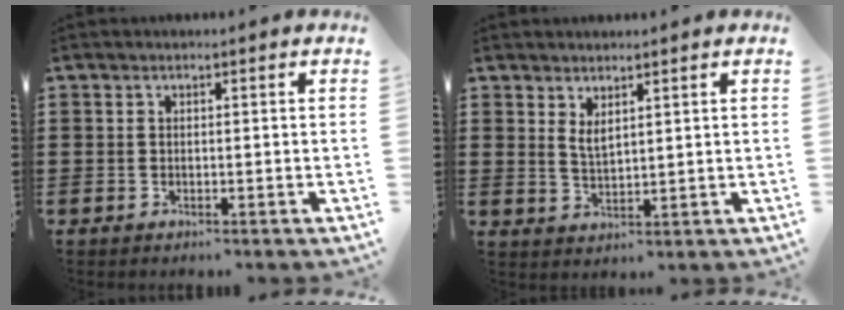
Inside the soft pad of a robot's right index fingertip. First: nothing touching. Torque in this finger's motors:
{"motor_torque": [0.01, -0.01, 0.05, 0.03]}